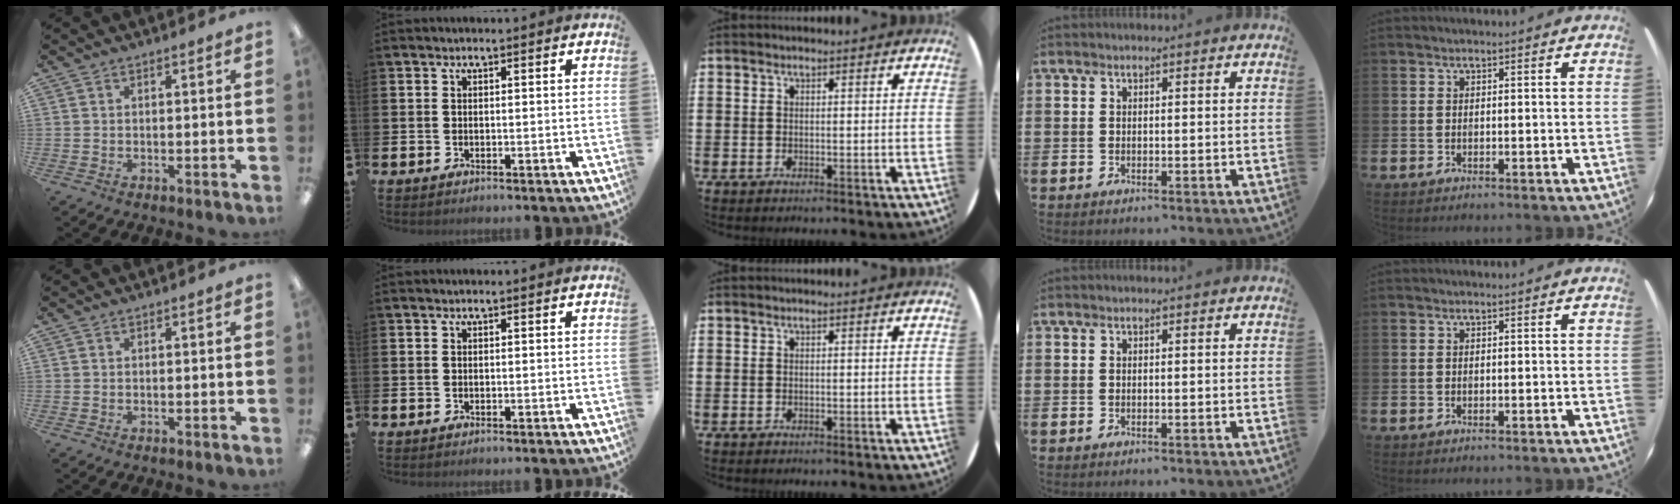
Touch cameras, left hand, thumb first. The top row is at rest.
{}